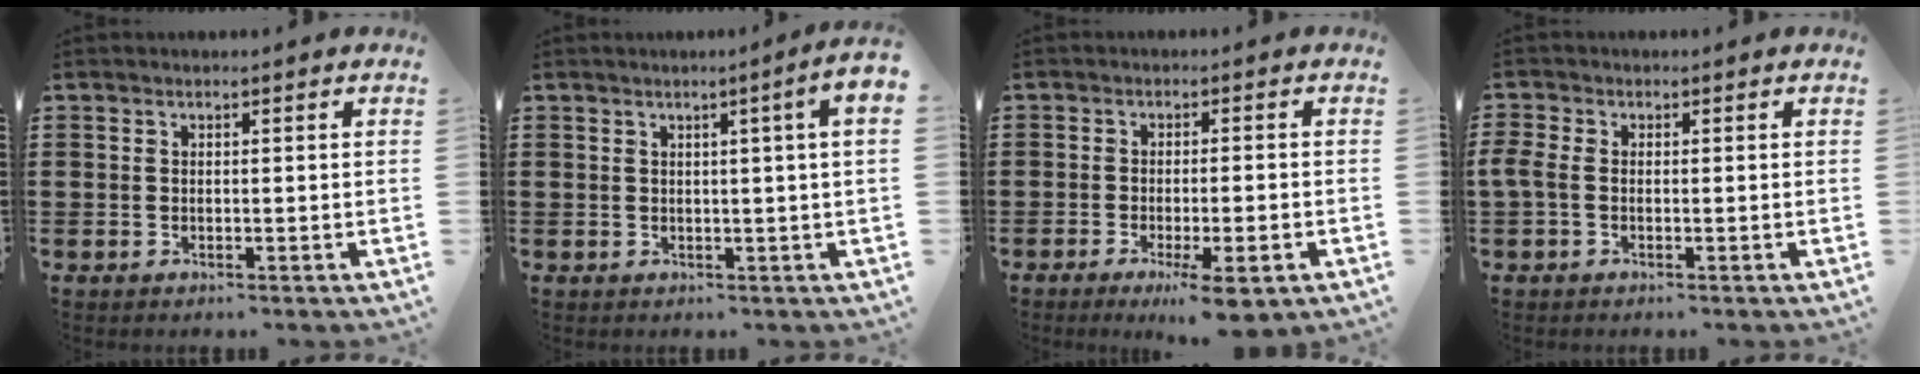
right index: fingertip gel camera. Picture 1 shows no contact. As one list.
[{"total": 3.2, "force": [0.6, -0.5, 3.1], "torque": [-0.048, -0.010, 0.006]}, {"total": 4.8, "force": [-2.9, 0.4, 3.8], "torque": [-0.066, -0.010, -0.050]}, {"total": 1.9, "force": [-0.6, 0.8, 1.6], "torque": [-0.046, -0.007, -0.015]}]